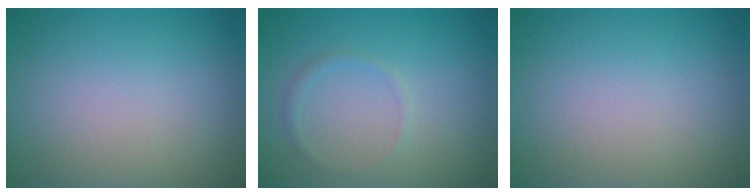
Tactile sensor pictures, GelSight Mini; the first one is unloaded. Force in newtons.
{"total": 0.9, "press": 0.9, "slide": 0.1}
{"total": 0.0}